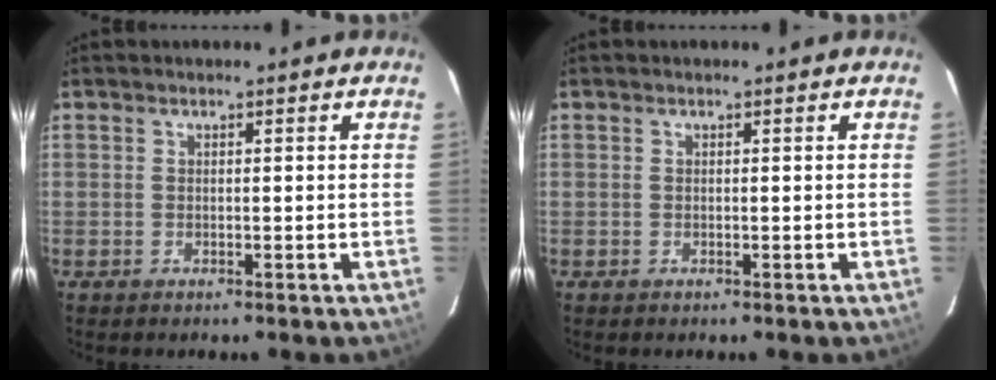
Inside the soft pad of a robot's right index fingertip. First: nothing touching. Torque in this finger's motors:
{"motor_torque": [0.00, 0.00, 0.00, 0.01]}